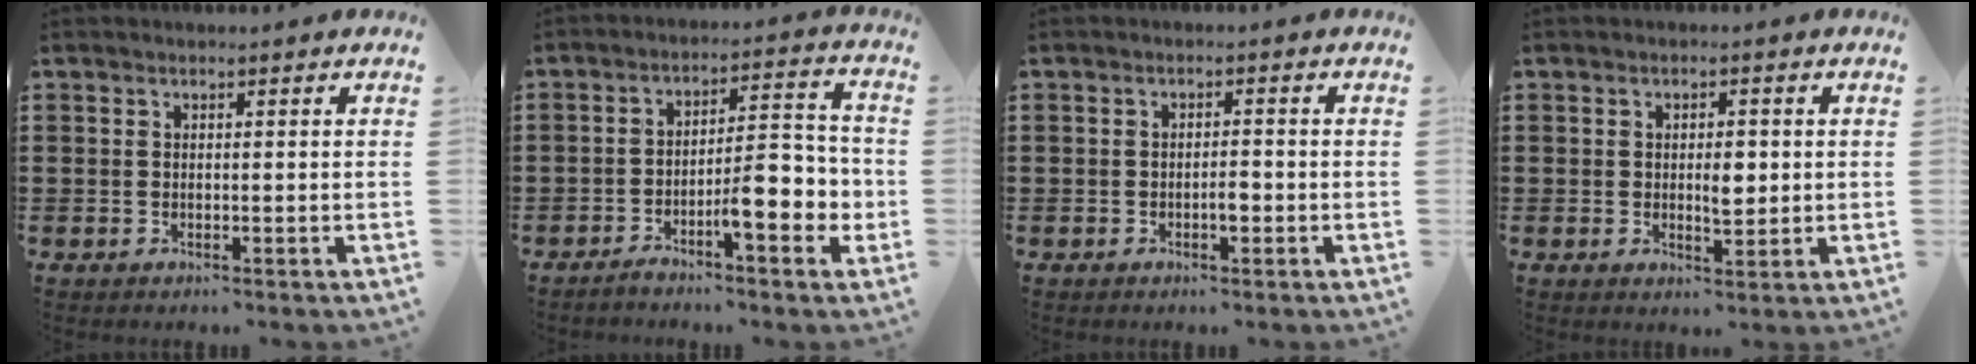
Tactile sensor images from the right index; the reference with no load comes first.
{"total": 8.0, "force": [-3.4, 2.1, 7.0], "torque": [-0.097, -0.008, -0.061]}
{"total": 2.1, "force": [-0.7, 0.7, 1.8], "torque": [-0.034, 0.001, -0.013]}
{"total": 3.7, "force": [0.2, 1.6, 3.4], "torque": [-0.050, -0.003, -0.001]}